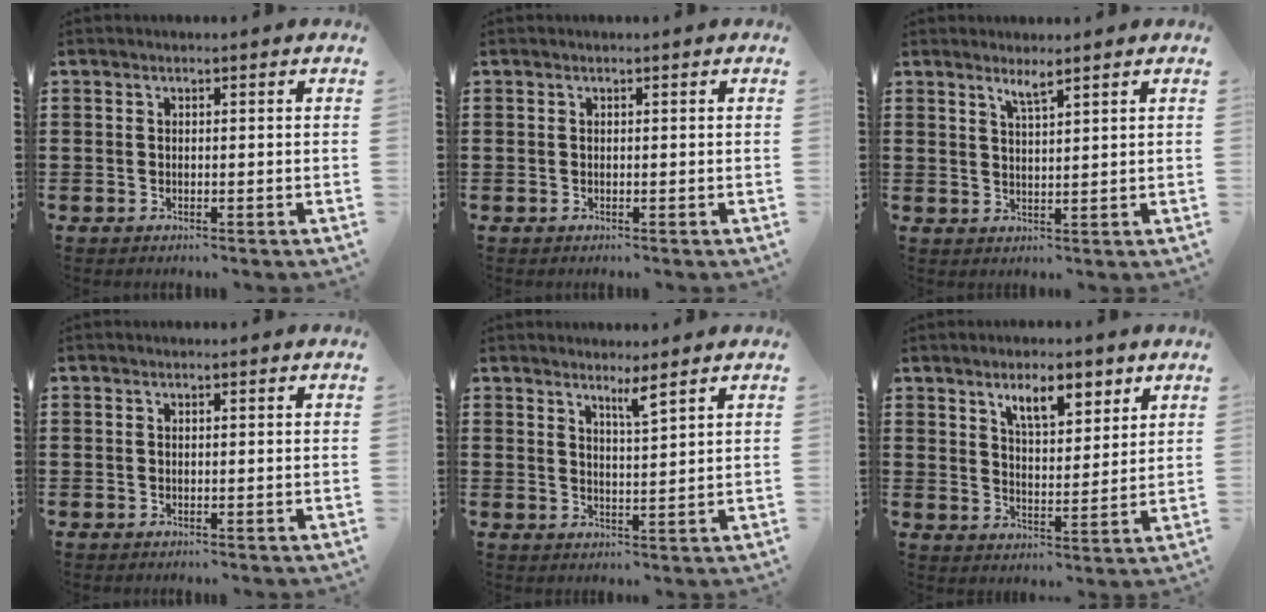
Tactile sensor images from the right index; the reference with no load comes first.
{"total": 0.0}
{"total": 2.4, "force": [1.9, 0.0, 1.4], "torque": [-0.030, 0.000, 0.035]}
{"total": 0.0}
{"total": 2.8, "force": [2.3, -0.3, 1.6], "torque": [-0.035, -0.002, 0.041]}
{"total": 6.9, "force": [4.6, 2.5, 4.6], "torque": [-0.078, -0.005, 0.076]}